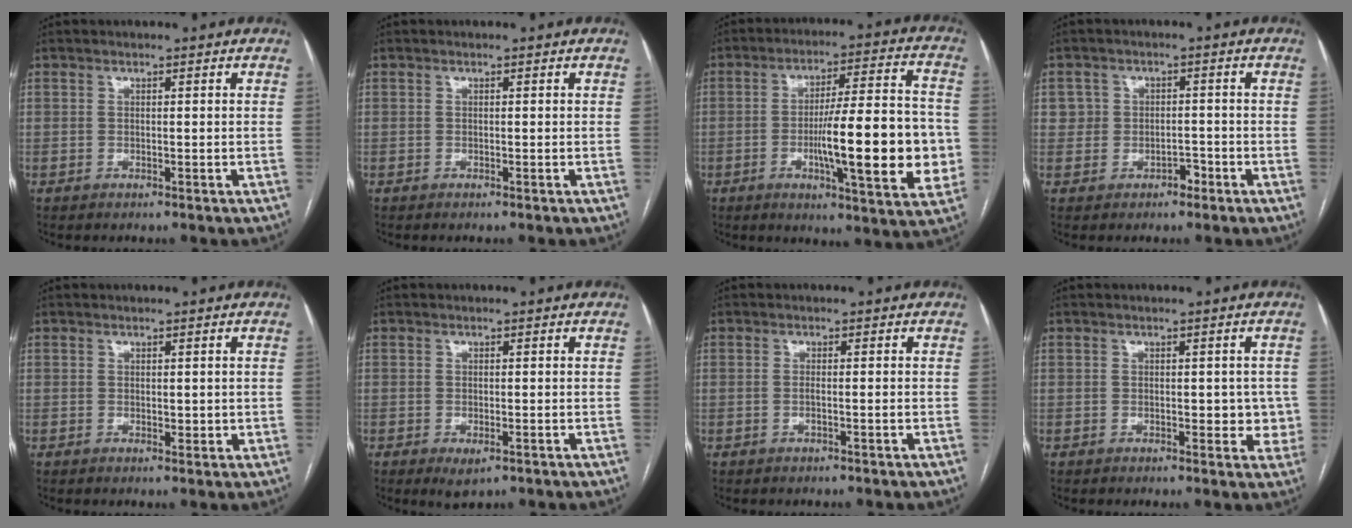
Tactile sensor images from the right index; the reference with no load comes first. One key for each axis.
{"total": 0.0}
{"total": 18.6, "fx": -3.2, "fy": 2.7, "fz": 18.1, "tx": -0.255, "ty": 0.006, "tz": -0.043}
{"total": 3.3, "fx": -0.9, "fy": 3.0, "fz": 0.9, "tx": 0.003, "ty": 0.014, "tz": -0.012}
{"total": 1.6, "fx": 0.2, "fy": 1.0, "fz": 1.2, "tx": -0.015, "ty": -0.004, "tz": 0.005}
{"total": 2.6, "fx": -1.2, "fy": 1.1, "fz": 2.0, "tx": -0.031, "ty": -0.003, "tz": -0.010}
{"total": 1.3, "fx": -0.3, "fy": 0.1, "fz": 1.3, "tx": -0.025, "ty": 0.001, "tz": -0.002}
{"total": 4.2, "fx": -0.1, "fy": 2.5, "fz": 3.3, "tx": -0.024, "ty": 0.008, "tz": 0.001}